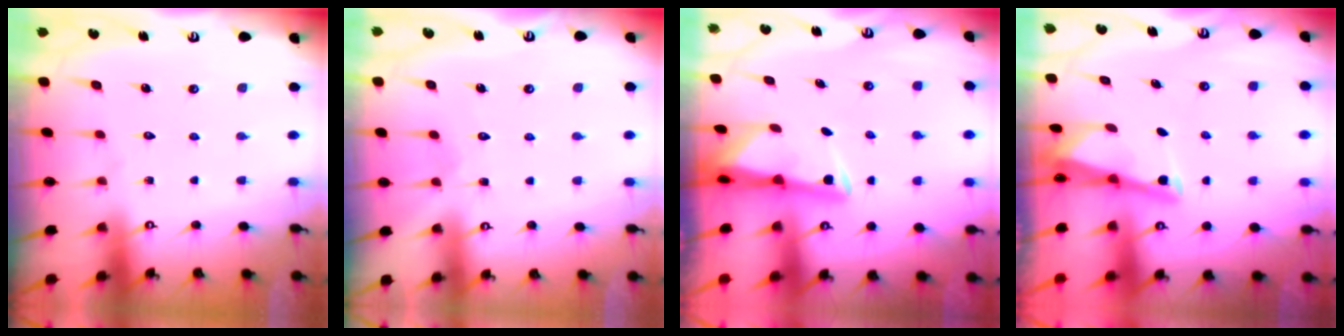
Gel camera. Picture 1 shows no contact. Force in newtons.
{"total": 3.1, "press": 3.1, "slide": 0.4}
{"total": 2.7, "press": 2.6, "slide": 0.5}
{"total": 2.6, "press": 2.6, "slide": 0.1}